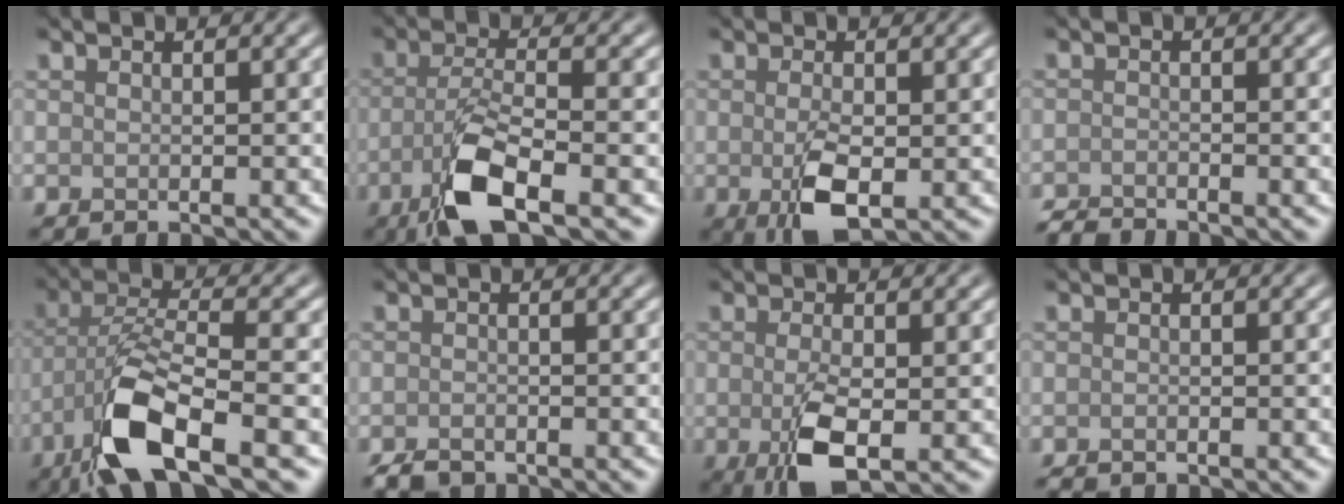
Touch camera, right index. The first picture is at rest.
{"total": 6.5, "force": [-3.1, 1.9, 5.4], "torque": [-0.111, -0.006, -0.067]}
{"total": 4.6, "force": [-0.9, 2.0, 4.1], "torque": [-0.087, -0.011, -0.014]}
{"total": 1.8, "force": [-1.8, 0.1, 0.3], "torque": [-0.002, -0.005, -0.038]}
{"total": 9.0, "force": [-4.9, 2.5, 7.0], "torque": [-0.141, 0.000, -0.099]}
{"total": 1.8, "force": [-1.6, 0.7, 0.7], "torque": [-0.011, -0.001, -0.029]}
{"total": 5.2, "force": [-1.1, 2.2, 4.6], "torque": [-0.097, -0.012, -0.020]}
{"total": 0.8, "force": [-0.7, 0.2, 0.3], "torque": [-0.005, -0.004, -0.014]}